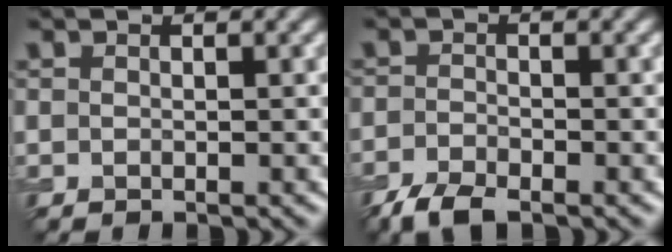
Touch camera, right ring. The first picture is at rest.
{"total": 2.9, "force": [-2.3, 0.9, 1.5], "torque": [-0.033, -0.004, -0.051]}